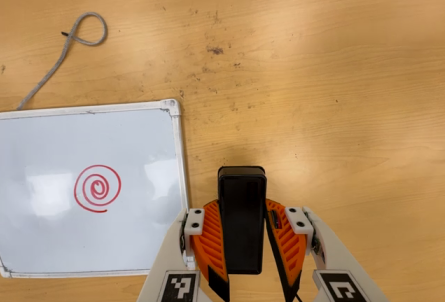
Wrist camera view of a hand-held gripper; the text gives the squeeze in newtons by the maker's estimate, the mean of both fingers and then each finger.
{"total": 8.6, "left": 7.1, "right": 10.1}